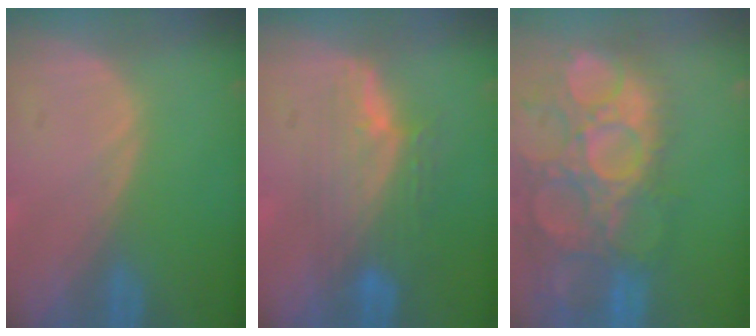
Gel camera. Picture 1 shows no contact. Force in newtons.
{"total": 7.5, "press": 6.9, "slide": 3.0}
{"total": 15.0, "press": 12.5, "slide": 8.2}